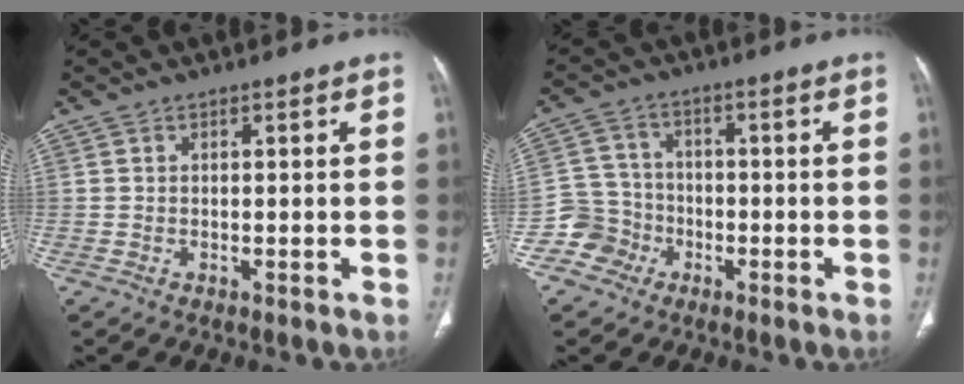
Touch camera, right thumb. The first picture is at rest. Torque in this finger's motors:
{"motor_torque": [0.03, 0.15, -0.17, 0.13, 0.02]}